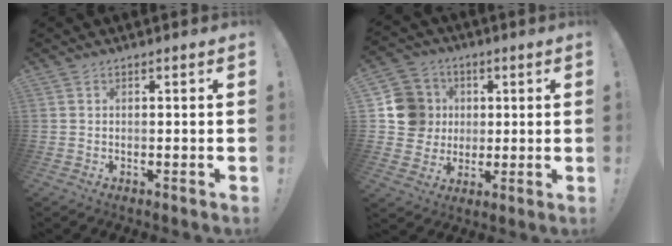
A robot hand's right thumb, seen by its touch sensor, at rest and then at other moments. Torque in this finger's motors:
{"motor_torque": [0.16, 0.12, 0.14, 0.18, 0.21]}